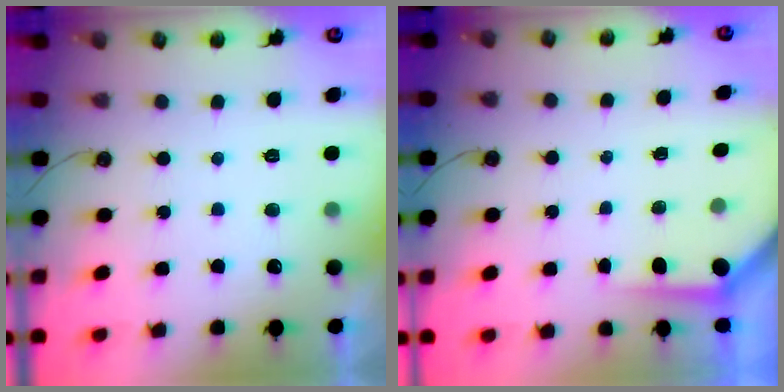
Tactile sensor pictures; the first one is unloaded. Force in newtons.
{"total": 3.6, "press": 3.6, "slide": 0.3}